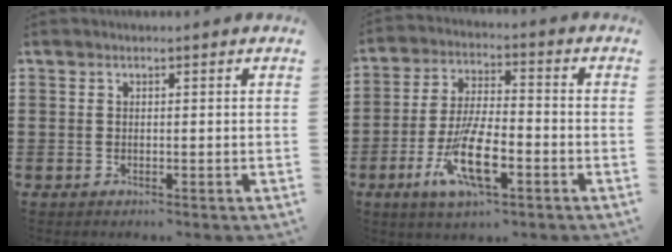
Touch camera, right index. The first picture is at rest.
{"total": 10.9, "force": [-4.3, 3.6, 9.4], "torque": [-0.200, -0.008, -0.080]}